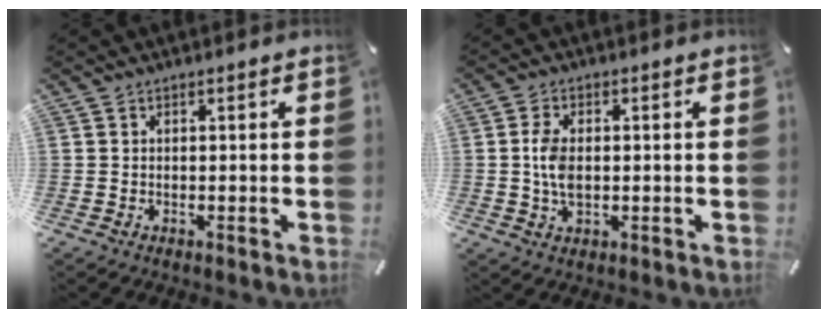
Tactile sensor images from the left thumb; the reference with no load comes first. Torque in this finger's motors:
{"motor_torque": [0.73, 1.69, 0.49, -0.38, 0.06]}